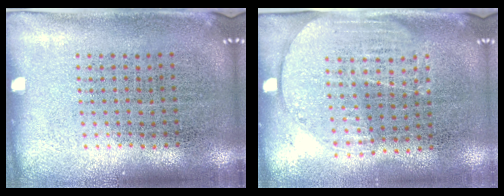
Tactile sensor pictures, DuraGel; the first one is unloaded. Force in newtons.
{"total": 1.7, "press": 1.4, "slide": 0.8}